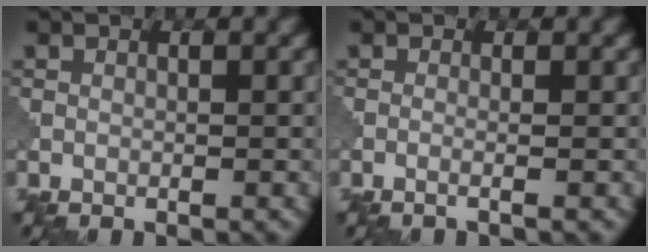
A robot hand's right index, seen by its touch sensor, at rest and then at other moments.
{"total": 1.5, "force": [-0.1, 0.8, 1.3], "torque": [-0.002, -0.002, -0.028]}